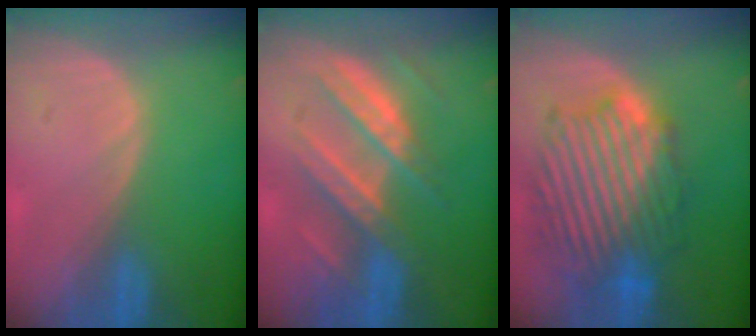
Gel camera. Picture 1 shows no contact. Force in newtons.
{"total": 8.1, "press": 8.1, "slide": 0.4}
{"total": 12.7, "press": 12.6, "slide": 1.1}